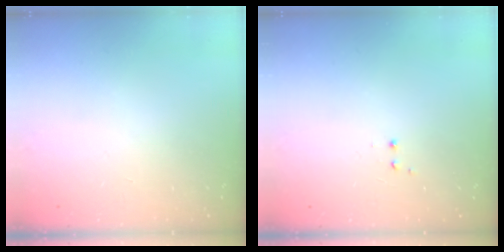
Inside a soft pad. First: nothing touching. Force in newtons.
{"total": 1.2, "press": 1.0, "slide": 0.6}